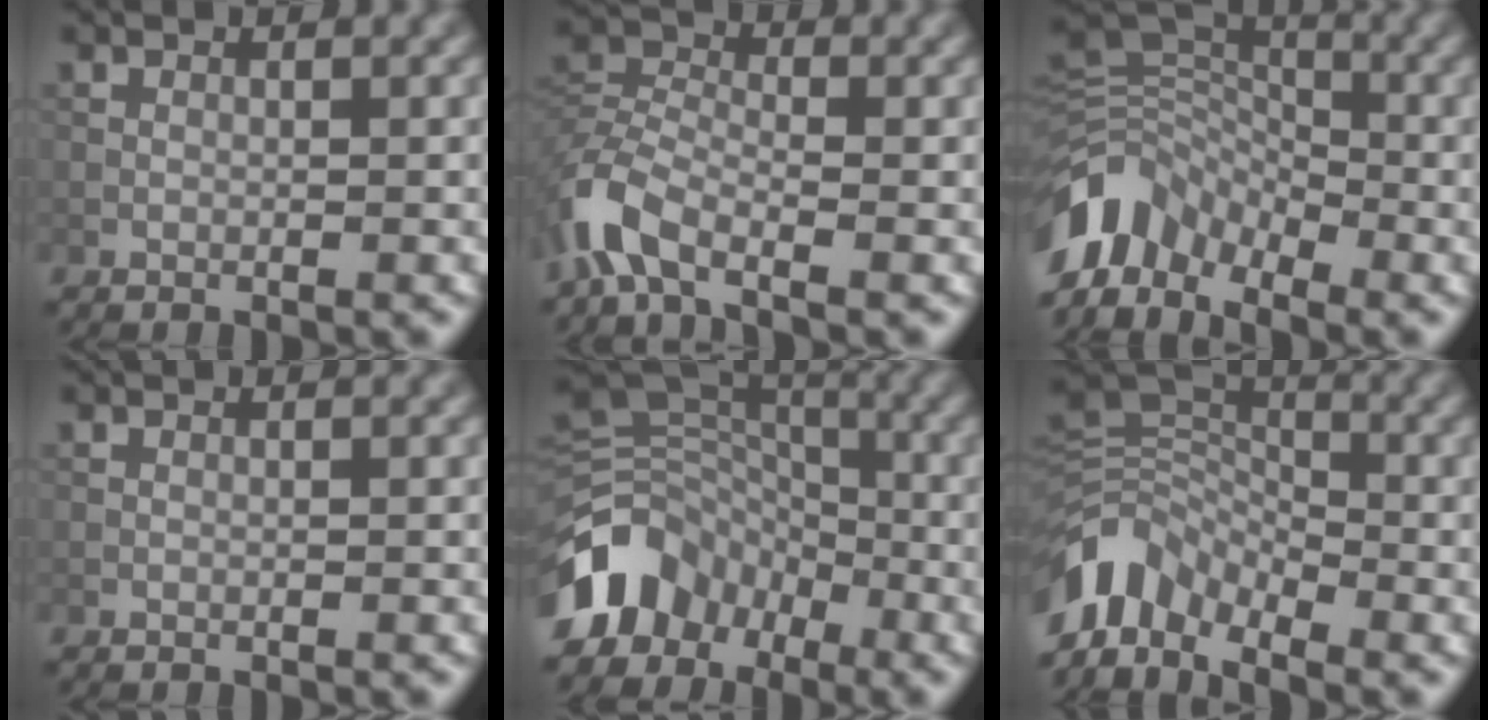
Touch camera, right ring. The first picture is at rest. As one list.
[{"total": 5.4, "force": [-3.5, 2.6, 3.3], "torque": [-0.070, -0.001, -0.085]}, {"total": 8.2, "force": [-5.2, 4.8, 4.2], "torque": [-0.084, -0.007, -0.112]}, {"total": 0.0}, {"total": 9.1, "force": [-5.0, 6.4, 4.0], "torque": [-0.076, 0.006, -0.109]}, {"total": 6.5, "force": [-4.4, 3.7, 3.0], "torque": [-0.055, -0.004, -0.096]}]